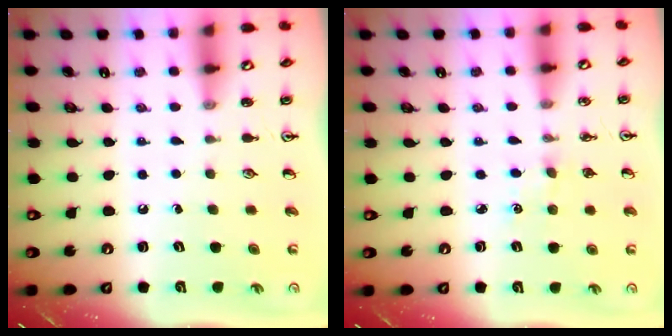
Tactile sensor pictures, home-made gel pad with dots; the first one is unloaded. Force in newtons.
{"total": 2.0, "press": 2.0, "slide": 0.3}